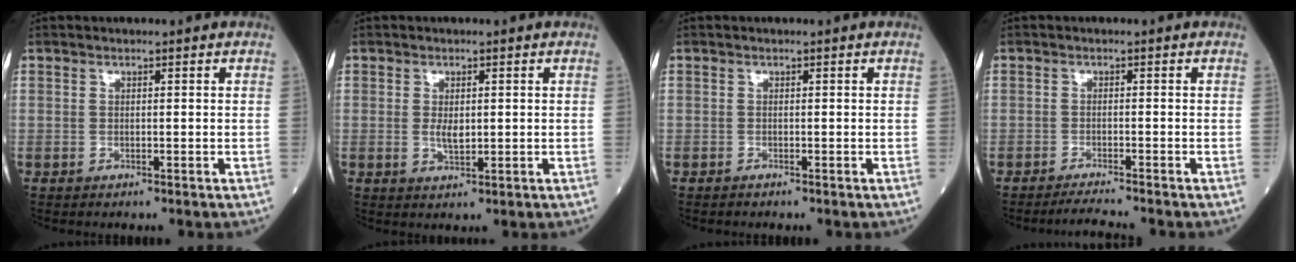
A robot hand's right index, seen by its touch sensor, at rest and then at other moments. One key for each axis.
{"total": 2.4, "fx": 0.1, "fy": 1.0, "fz": 2.1, "tx": -0.040, "ty": -0.004, "tz": 0.003}
{"total": 0.0}
{"total": 3.1, "fx": -2.9, "fy": -0.9, "fz": 0.7, "tx": -0.017, "ty": -0.016, "tz": -0.051}